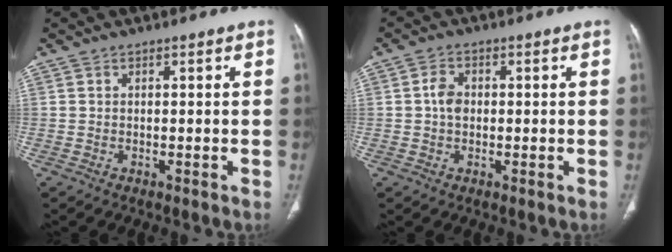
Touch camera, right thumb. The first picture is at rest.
{"total": 3.3, "force": [0.0, 2.4, 2.2], "torque": [-0.038, 0.007, -0.005]}